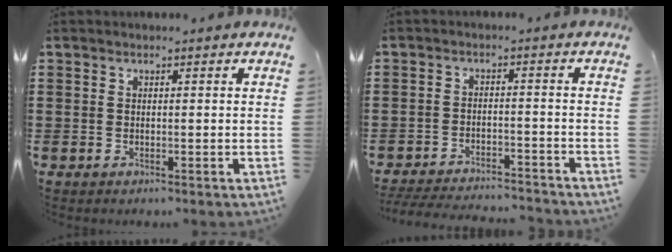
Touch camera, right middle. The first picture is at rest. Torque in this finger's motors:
{"motor_torque": [0.48, 0.42, 0.07, 0.07]}